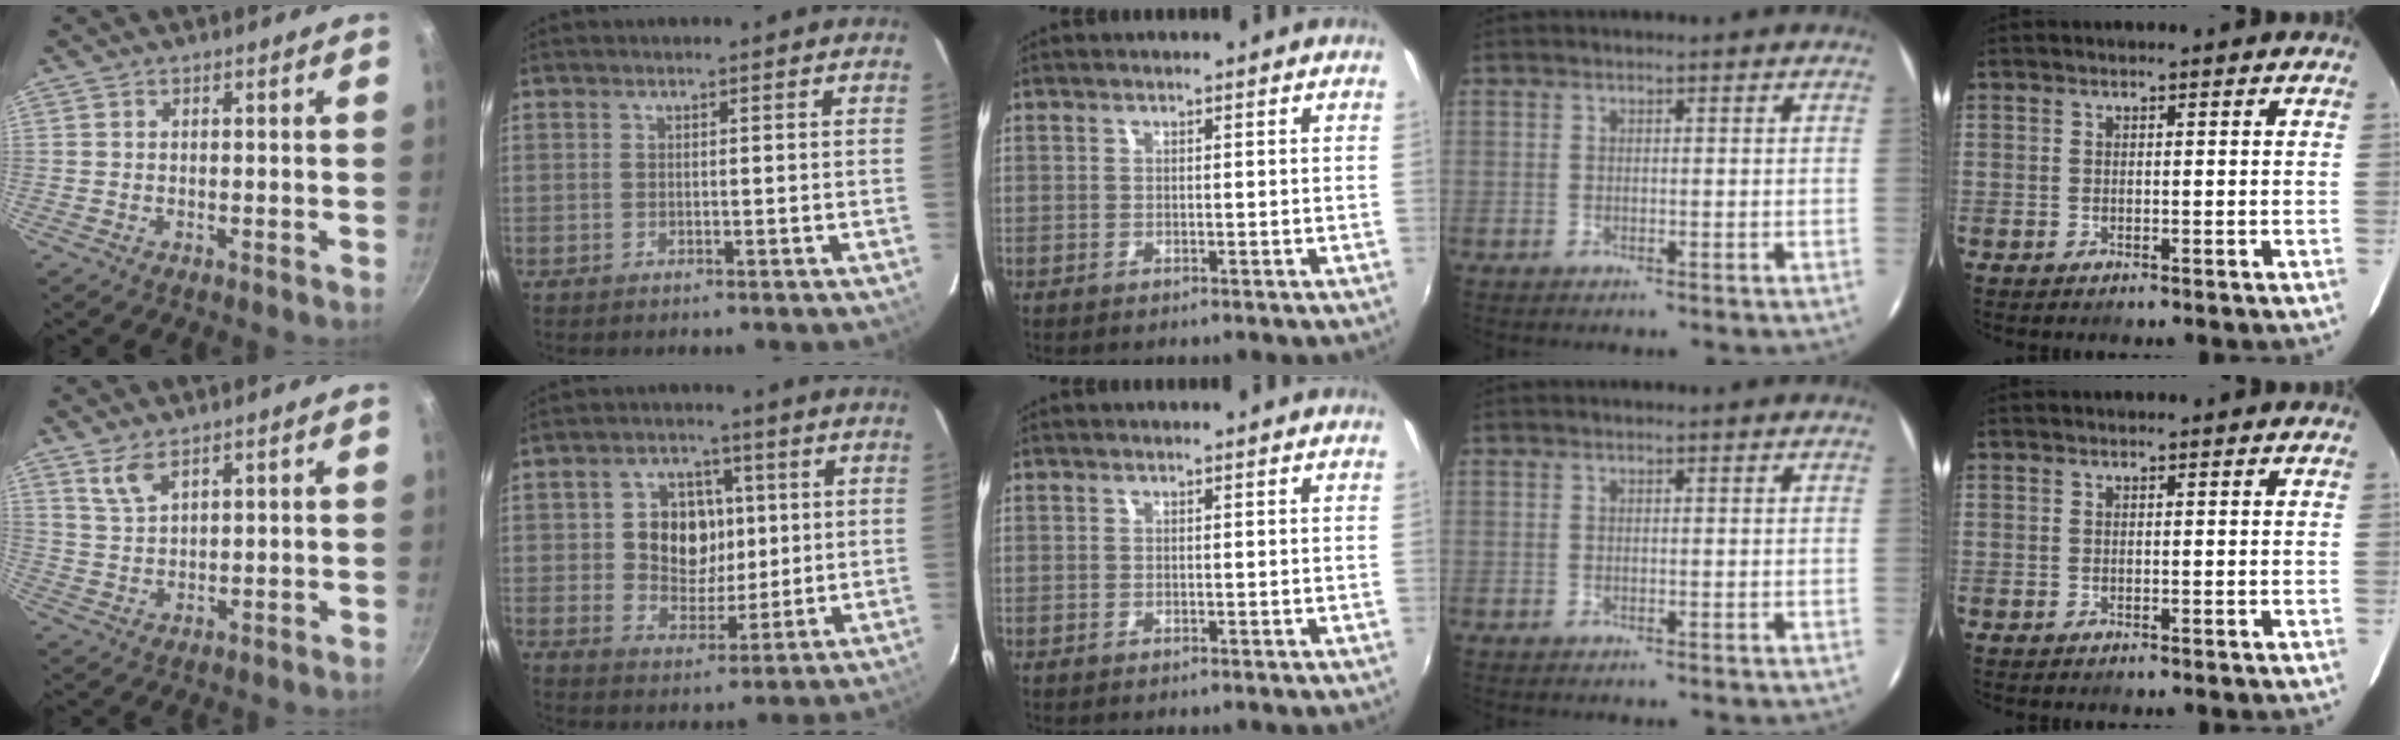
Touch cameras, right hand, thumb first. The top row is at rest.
{"thumb": {"total": 4.3, "force": [3.0, 1.5, 2.7], "torque": [-0.052, -0.018, 0.067]}, "index": {"total": 9.9, "force": [1.2, 8.3, 5.4], "torque": [-0.107, 0.011, 0.027]}}